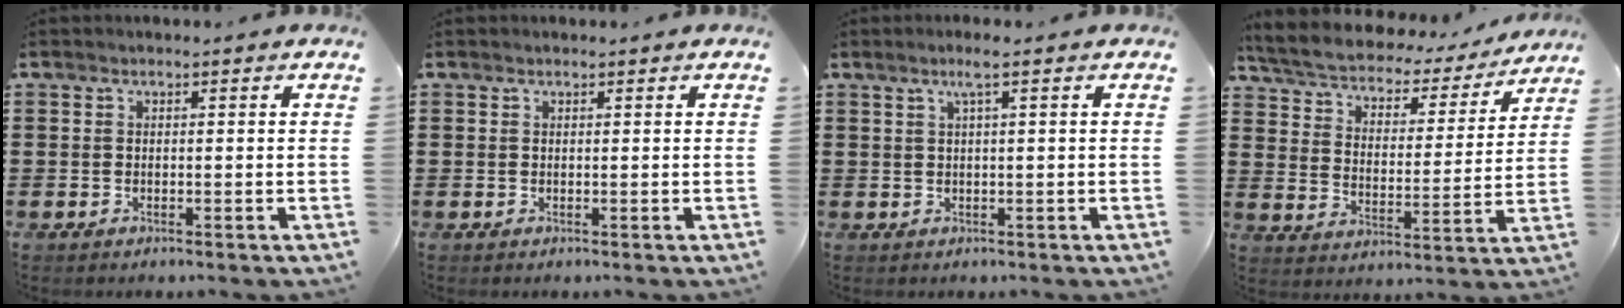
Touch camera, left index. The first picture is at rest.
{"total": 0.0}
{"total": 2.5, "force": [1.1, -0.1, 2.2], "torque": [-0.046, 0.001, 0.017]}
{"total": 4.3, "force": [4.1, 1.0, 1.0], "torque": [-0.043, -0.031, 0.063]}